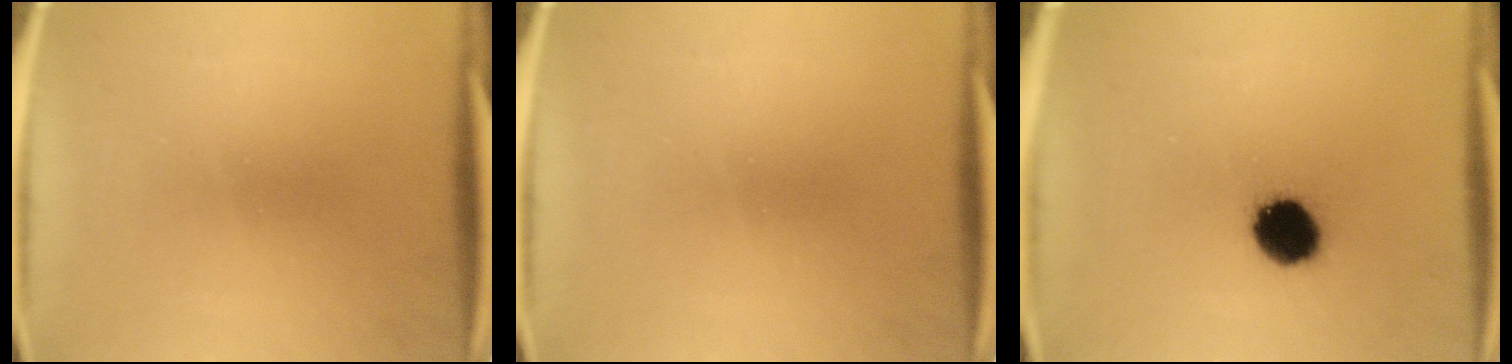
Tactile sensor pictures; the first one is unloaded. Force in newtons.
{"total": 0.0}
{"total": 10.8}